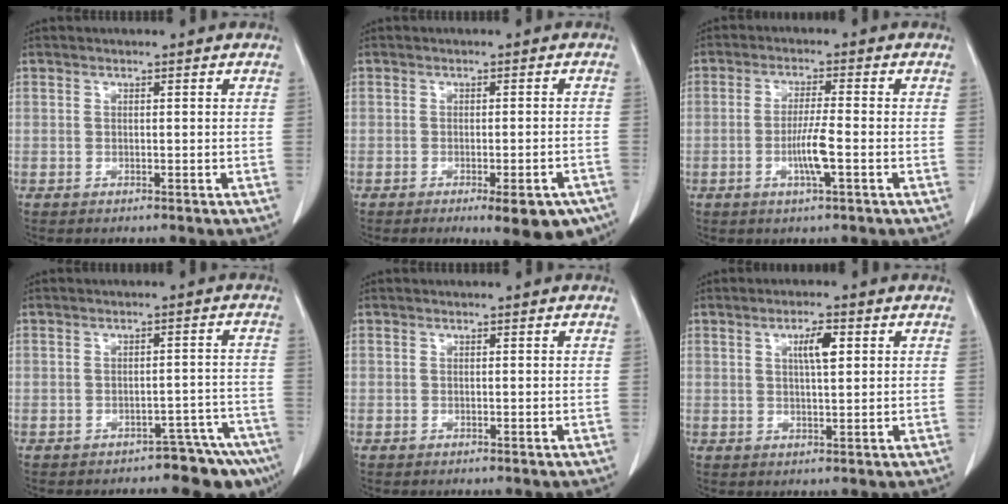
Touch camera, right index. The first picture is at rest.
{"total": 8.6, "force": [-5.8, 2.4, 5.9], "torque": [-0.051, -0.003, -0.075]}
{"total": 5.1, "force": [-1.5, 0.0, 4.9], "torque": [-0.094, -0.007, -0.029]}
{"total": 6.9, "force": [-6.1, 2.6, 2.0], "torque": [0.002, 0.029, -0.068]}
{"total": 0.0}
{"total": 4.0, "force": [1.4, 0.8, 3.7], "torque": [-0.063, 0.002, 0.024]}